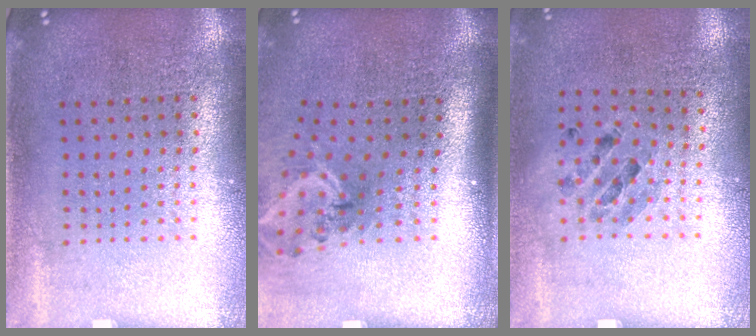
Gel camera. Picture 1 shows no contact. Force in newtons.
{"total": 2.0, "press": 1.3, "slide": 1.5}
{"total": 0.8, "press": 0.8, "slide": 0.0}